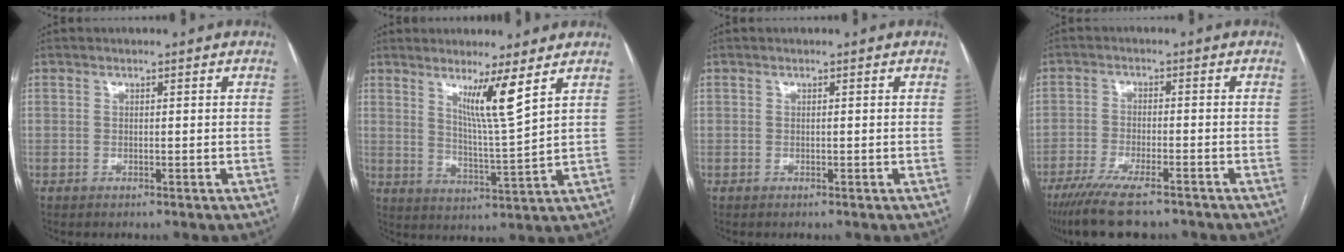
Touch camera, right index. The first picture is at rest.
{"total": 6.9, "force": [4.0, -1.4, 5.5], "torque": [-0.094, -0.025, 0.073]}
{"total": 0.0}
{"total": 10.8, "force": [-8.4, 2.0, 6.5], "torque": [-0.108, -0.024, -0.136]}